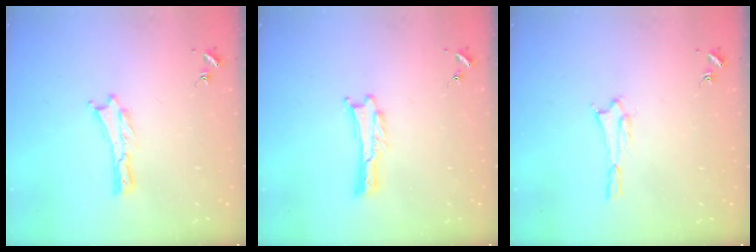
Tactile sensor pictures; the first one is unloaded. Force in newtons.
{"total": 0.0}
{"total": 1.6, "press": 1.6, "slide": 0.1}